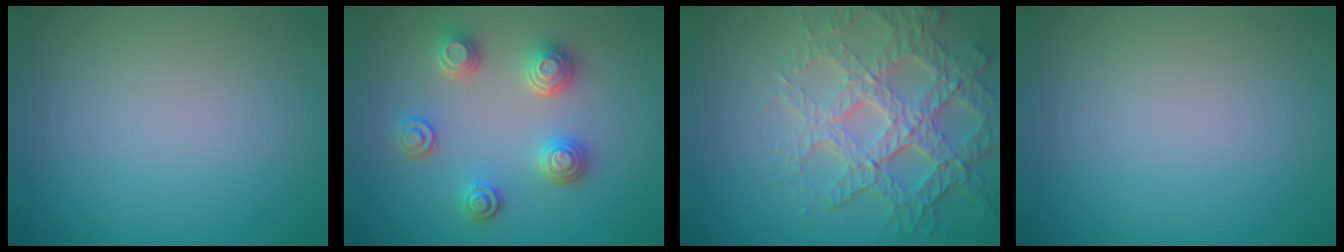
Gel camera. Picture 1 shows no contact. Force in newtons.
{"total": 3.8, "press": 3.3, "slide": 2.0}
{"total": 7.0, "press": 5.1, "slide": 4.8}
{"total": 0.0}